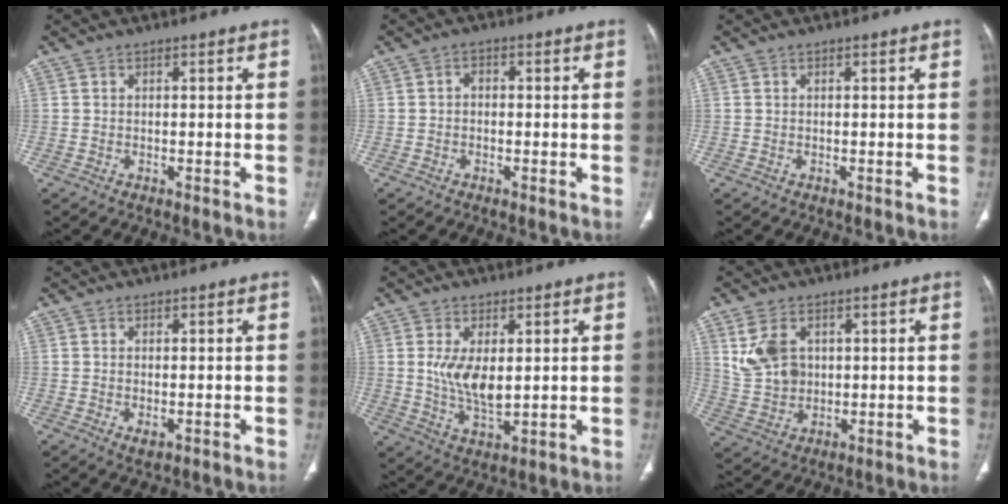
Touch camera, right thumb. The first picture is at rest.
{"total": 1.7, "force": [-0.2, 1.3, 1.1], "torque": [-0.009, 0.009, -0.008]}
{"total": 0.0}
{"total": 1.8, "force": [-0.4, 0.9, 1.4], "torque": [-0.028, -0.006, -0.004]}
{"total": 8.1, "force": [1.3, 3.9, 6.9], "torque": [-0.127, -0.021, 0.033]}
{"total": 8.8, "force": [2.8, 6.3, 5.4], "torque": [-0.095, -0.004, 0.069]}